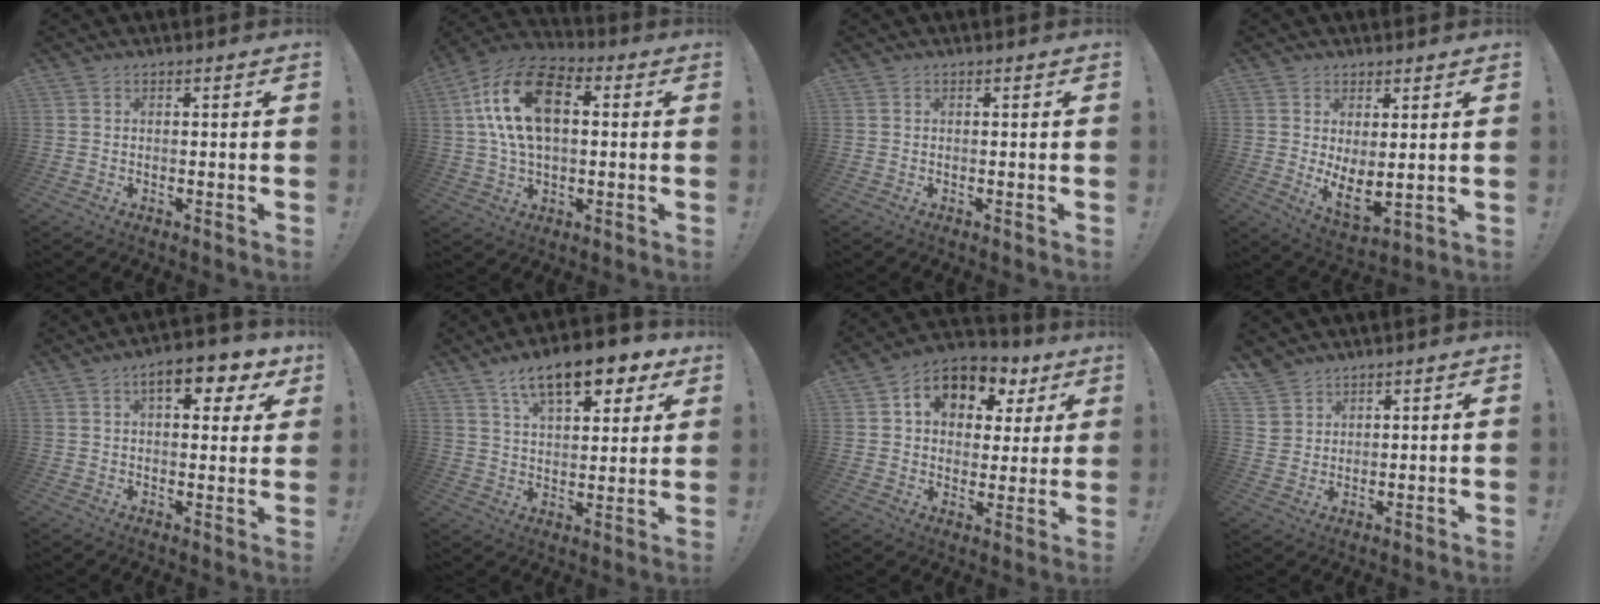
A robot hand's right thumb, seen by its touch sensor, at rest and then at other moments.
{"total": 18.5, "force": [3.6, 10.9, 14.5], "torque": [-0.257, 0.005, 0.059]}
{"total": 0.0}
{"total": 6.4, "force": [2.0, 2.7, 5.5], "torque": [-0.071, -0.036, 0.042]}
{"total": 9.3, "force": [4.3, 4.1, 7.2], "torque": [-0.092, -0.011, 0.068]}
{"total": 14.9, "force": [9.0, 6.2, 10.1], "torque": [-0.157, -0.043, 0.151]}
{"total": 10.8, "force": [5.0, 8.1, 5.2], "torque": [-0.076, -0.028, 0.094]}
{"total": 4.4, "force": [3.4, 2.7, 0.6], "torque": [-0.015, -0.024, 0.065]}